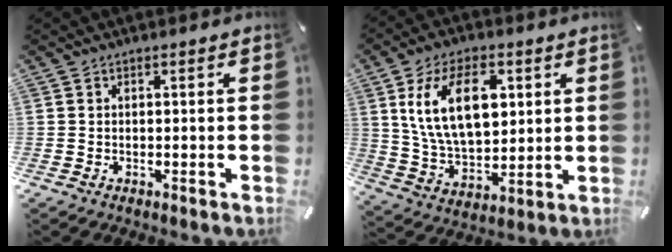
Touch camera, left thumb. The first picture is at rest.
{"total": 16.9, "force": [5.2, 10.2, 12.4], "torque": [-0.249, 0.004, 0.088]}